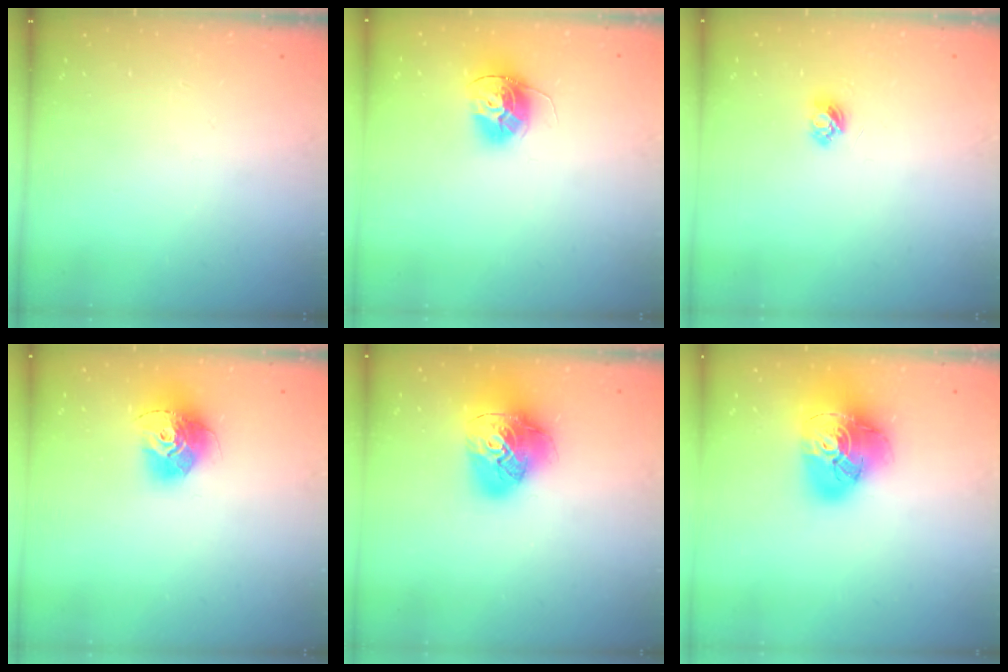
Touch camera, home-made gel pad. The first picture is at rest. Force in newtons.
{"total": 12.8, "press": 12.7, "slide": 1.3}
{"total": 3.6, "press": 3.5, "slide": 0.4}
{"total": 14.4, "press": 14.3, "slide": 1.3}
{"total": 18.2, "press": 18.0, "slide": 2.2}
{"total": 20.6, "press": 20.5, "slide": 2.1}